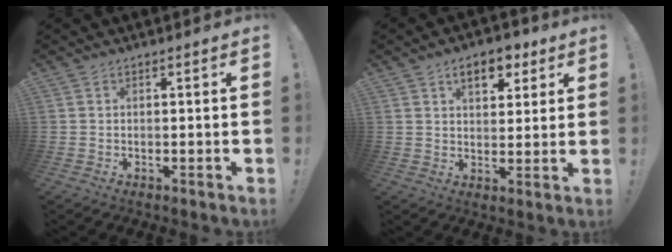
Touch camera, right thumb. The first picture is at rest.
{"total": 8.7, "force": [4.6, 5.0, 5.5], "torque": [-0.072, -0.011, 0.079]}